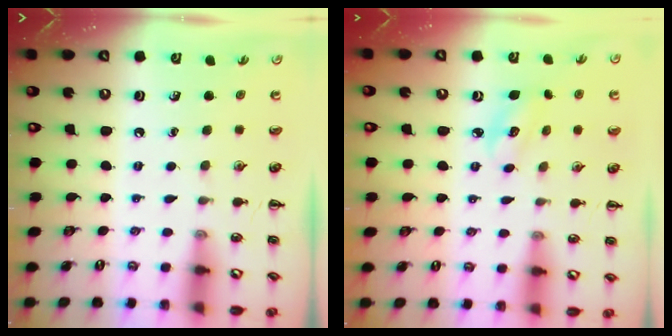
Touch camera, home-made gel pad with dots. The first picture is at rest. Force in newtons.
{"total": 3.7, "press": 3.6, "slide": 0.8}